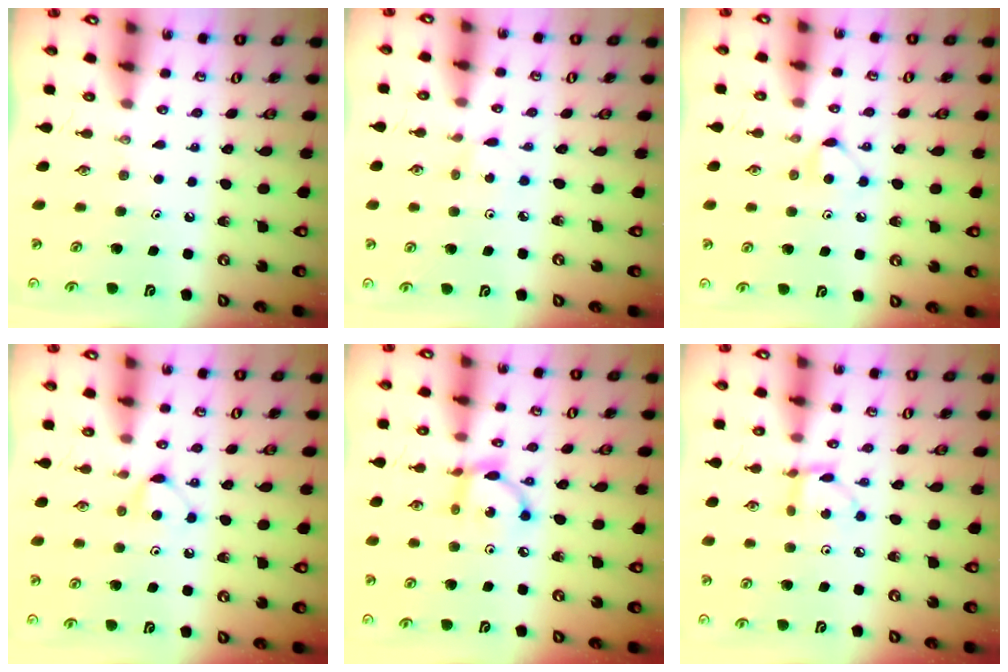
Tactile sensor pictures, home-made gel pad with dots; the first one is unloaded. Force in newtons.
{"total": 1.0, "press": 1.0, "slide": 0.1}
{"total": 4.7, "press": 4.7, "slide": 0.7}
{"total": 5.5, "press": 5.5, "slide": 0.8}
{"total": 8.2, "press": 8.2, "slide": 0.5}
{"total": 3.6, "press": 3.6, "slide": 0.3}